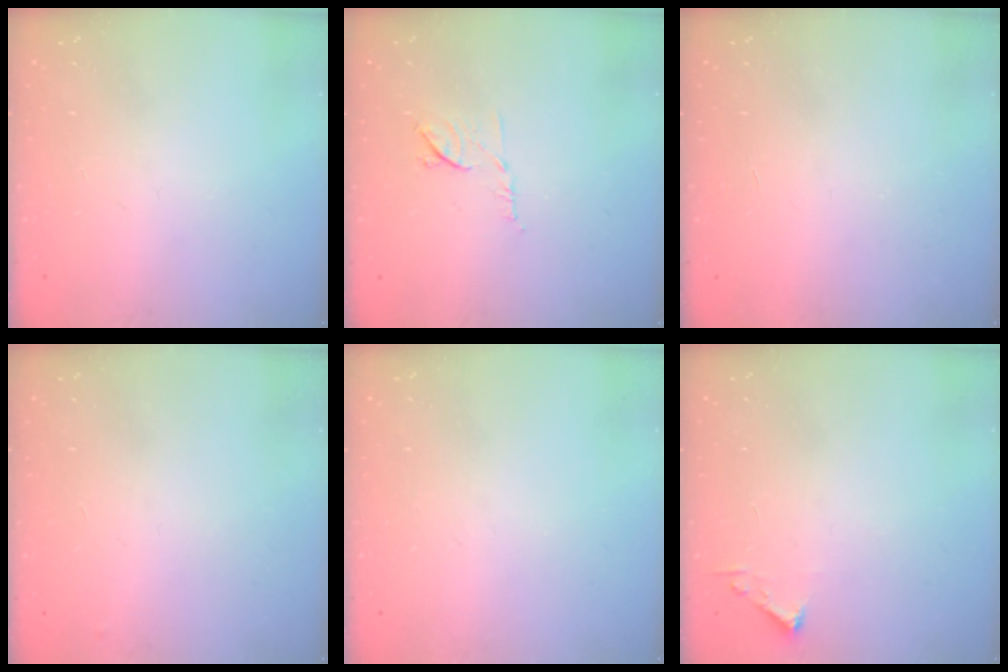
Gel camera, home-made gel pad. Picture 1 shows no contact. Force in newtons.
{"total": 7.8, "press": 7.8, "slide": 0.9}
{"total": 1.5, "press": 1.5, "slide": 0.1}
{"total": 3.2, "press": 3.2, "slide": 0.4}
{"total": 0.0}
{"total": 2.4, "press": 2.4, "slide": 0.3}